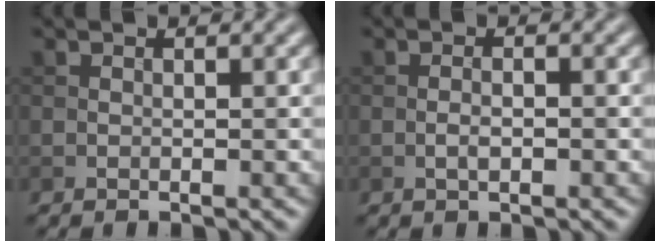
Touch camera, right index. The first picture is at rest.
{"total": 1.4, "force": [-0.4, 0.5, 1.2], "torque": [-0.025, 0.001, -0.010]}